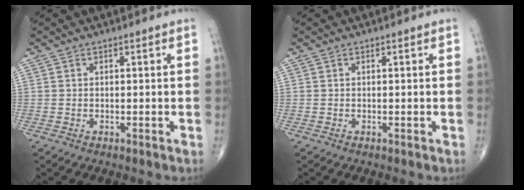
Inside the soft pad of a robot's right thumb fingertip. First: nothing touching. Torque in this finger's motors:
{"motor_torque": [0.03, 0.03, 0.00, 0.00, 0.01]}